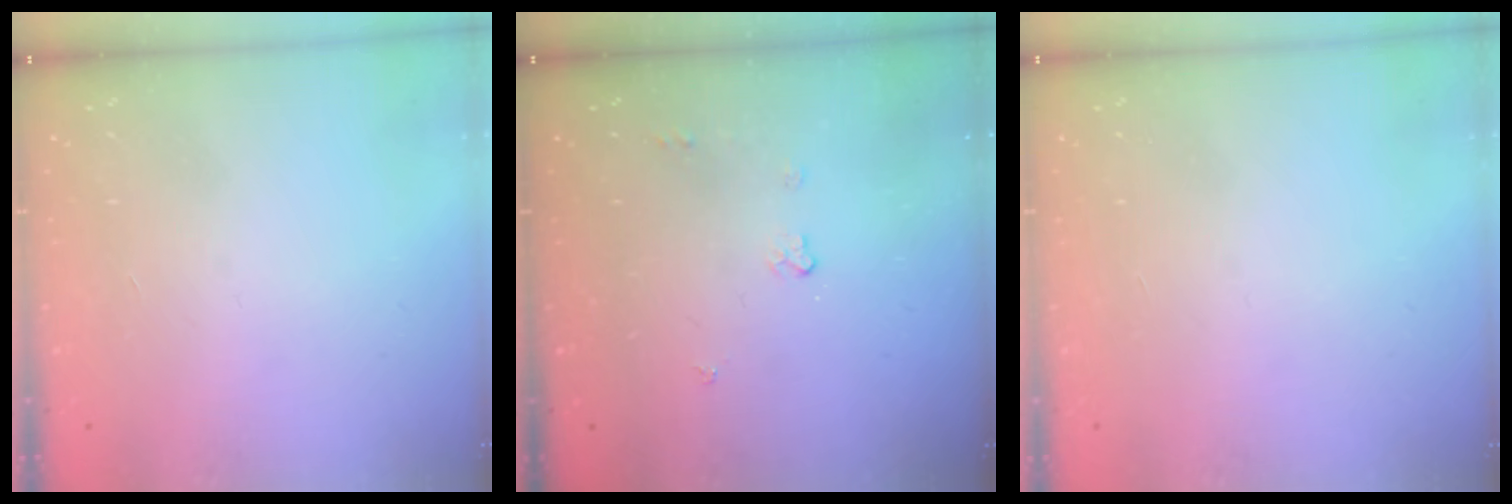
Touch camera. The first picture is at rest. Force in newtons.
{"total": 3.6, "press": 3.6, "slide": 0.1}
{"total": 0.0}